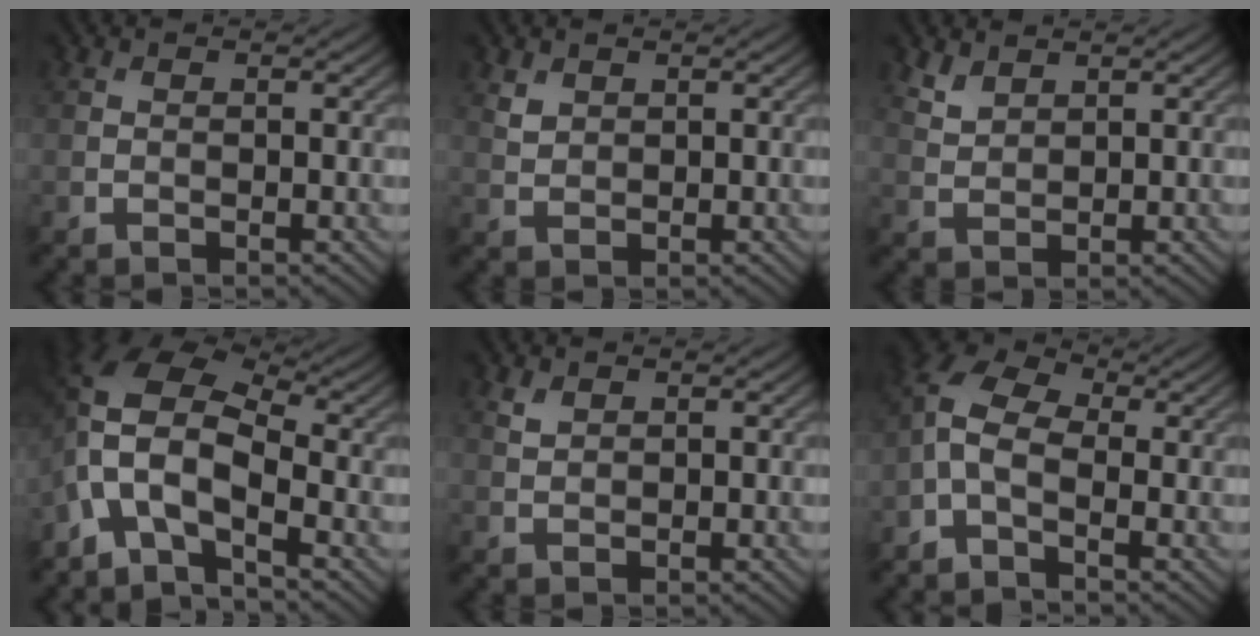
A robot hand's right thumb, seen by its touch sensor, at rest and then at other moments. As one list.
[{"total": 1.6, "force": [1.2, 1.0, 0.6], "torque": [-0.018, -0.002, 0.027]}, {"total": 2.7, "force": [2.1, 1.1, 1.1], "torque": [-0.032, -0.001, 0.053]}, {"total": 8.7, "force": [-3.7, 4.1, 6.8], "torque": [-0.138, 0.000, -0.093]}, {"total": 1.3, "force": [1.0, 0.6, 0.6], "torque": [-0.020, -0.001, 0.024]}, {"total": 6.1, "force": [-1.3, 3.3, 5.0], "torque": [-0.121, 0.013, -0.044]}]